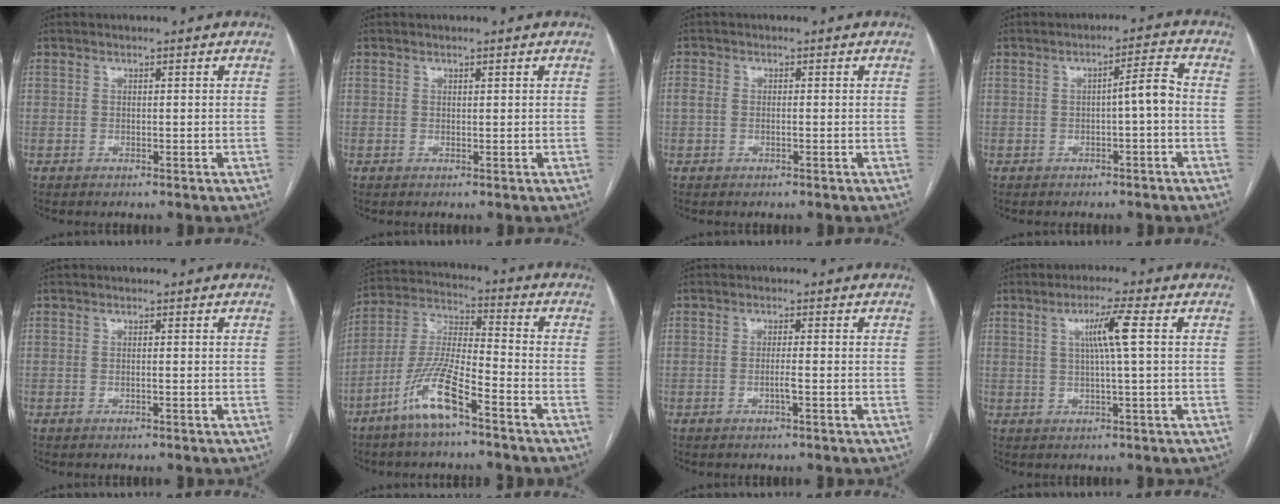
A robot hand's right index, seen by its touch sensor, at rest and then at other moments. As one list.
[{"total": 0.0}, {"total": 1.6, "force": [-0.1, 1.1, 1.2], "torque": [-0.032, 0.010, 0.000]}, {"total": 3.9, "force": [-0.6, 0.2, 3.8], "torque": [-0.053, 0.012, -0.009]}, {"total": 0.0}, {"total": 11.2, "force": [-6.8, 1.4, 8.8], "torque": [-0.188, -0.010, -0.137]}, {"total": 1.5, "force": [-0.6, -0.2, 1.4], "torque": [-0.028, -0.001, -0.011]}, {"total": 5.5, "force": [1.2, -0.7, 5.3], "torque": [-0.097, 0.004, 0.023]}]